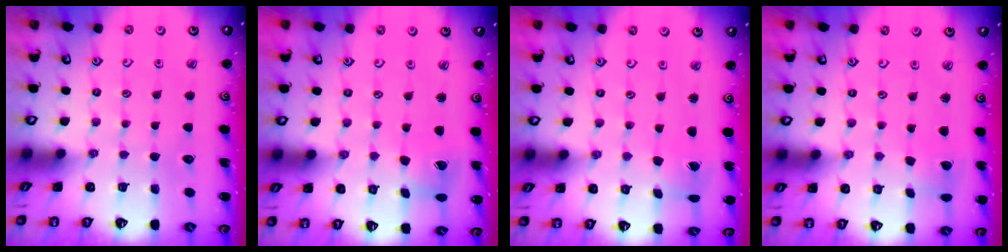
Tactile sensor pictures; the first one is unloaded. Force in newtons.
{"total": 7.9, "press": 7.9, "slide": 0.6}
{"total": 1.6, "press": 1.6, "slide": 0.2}
{"total": 3.9, "press": 3.9, "slide": 0.4}